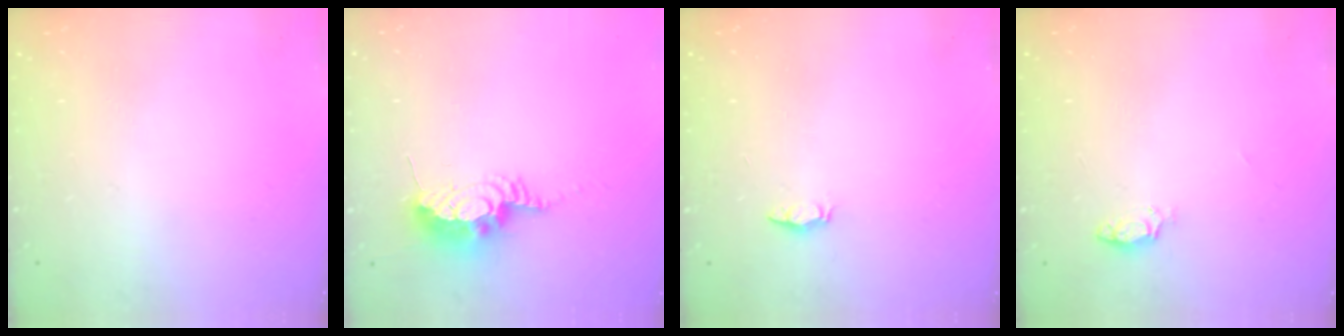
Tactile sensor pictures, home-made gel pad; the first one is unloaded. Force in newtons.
{"total": 8.9, "press": 8.9, "slide": 0.4}
{"total": 2.5, "press": 2.5, "slide": 0.3}
{"total": 3.3, "press": 3.3, "slide": 0.4}